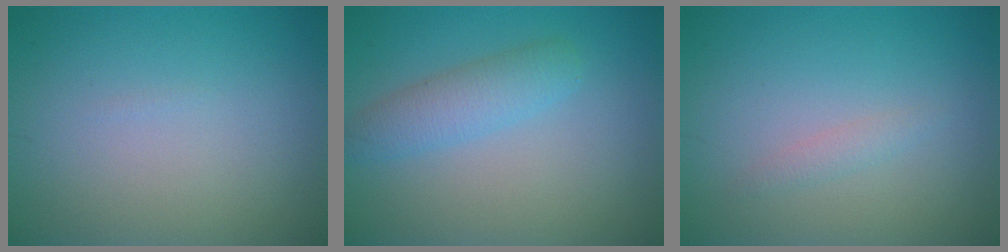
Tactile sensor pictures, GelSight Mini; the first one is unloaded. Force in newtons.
{"total": 3.0, "press": 3.0, "slide": 0.1}
{"total": 1.0, "press": 1.0, "slide": 0.1}